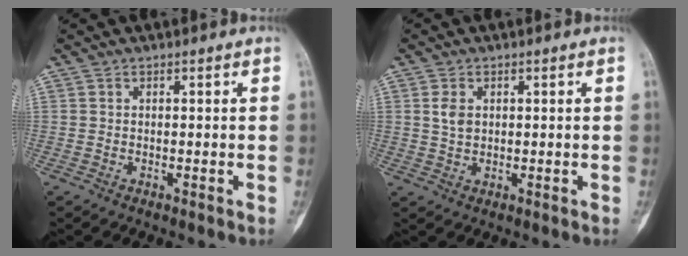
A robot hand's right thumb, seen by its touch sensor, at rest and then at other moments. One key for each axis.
{"total": 3.0, "fx": 0.6, "fy": 2.0, "fz": 2.1, "tx": -0.038, "ty": 0.000, "tz": 0.012}